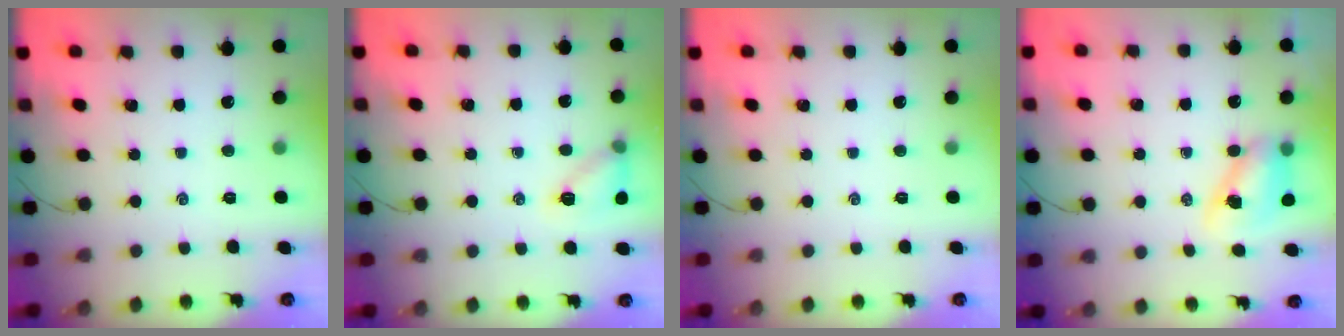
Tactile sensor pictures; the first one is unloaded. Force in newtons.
{"total": 10.5, "press": 10.3, "slide": 2.0}
{"total": 0.0}
{"total": 8.1, "press": 8.0, "slide": 1.3}